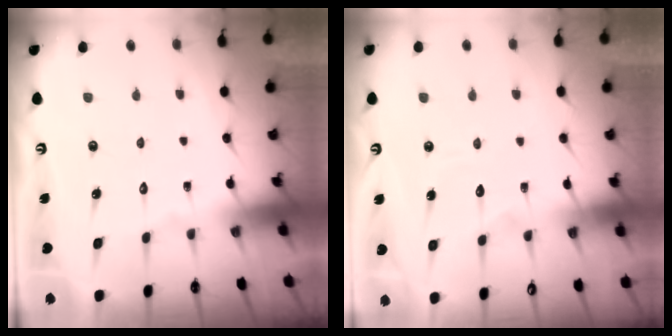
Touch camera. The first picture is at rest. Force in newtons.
{"total": 5.3, "press": 5.3, "slide": 0.4}